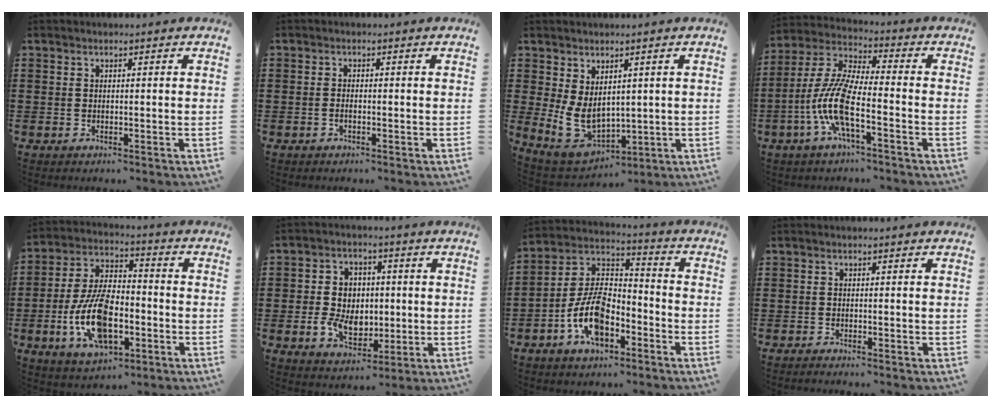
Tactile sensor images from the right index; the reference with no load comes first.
{"total": 0.7, "force": [-0.4, 0.2, 0.6], "torque": [-0.011, -0.004, -0.006]}
{"total": 7.3, "force": [0.5, 5.2, 5.1], "torque": [-0.134, -0.002, 0.013]}
{"total": 10.0, "force": [-3.8, 2.3, 8.9], "torque": [-0.218, -0.015, -0.080]}
{"total": 12.5, "force": [-3.8, 6.3, 10.1], "torque": [-0.224, 0.003, -0.071]}
{"total": 7.6, "force": [-0.6, 6.0, 4.6], "torque": [-0.095, 0.014, -0.012]}
{"total": 10.3, "force": [-4.9, 5.3, 7.2], "torque": [-0.168, 0.006, -0.096]}
{"total": 0.8, "force": [-0.7, -0.1, 0.1], "torque": [-0.005, -0.005, -0.014]}